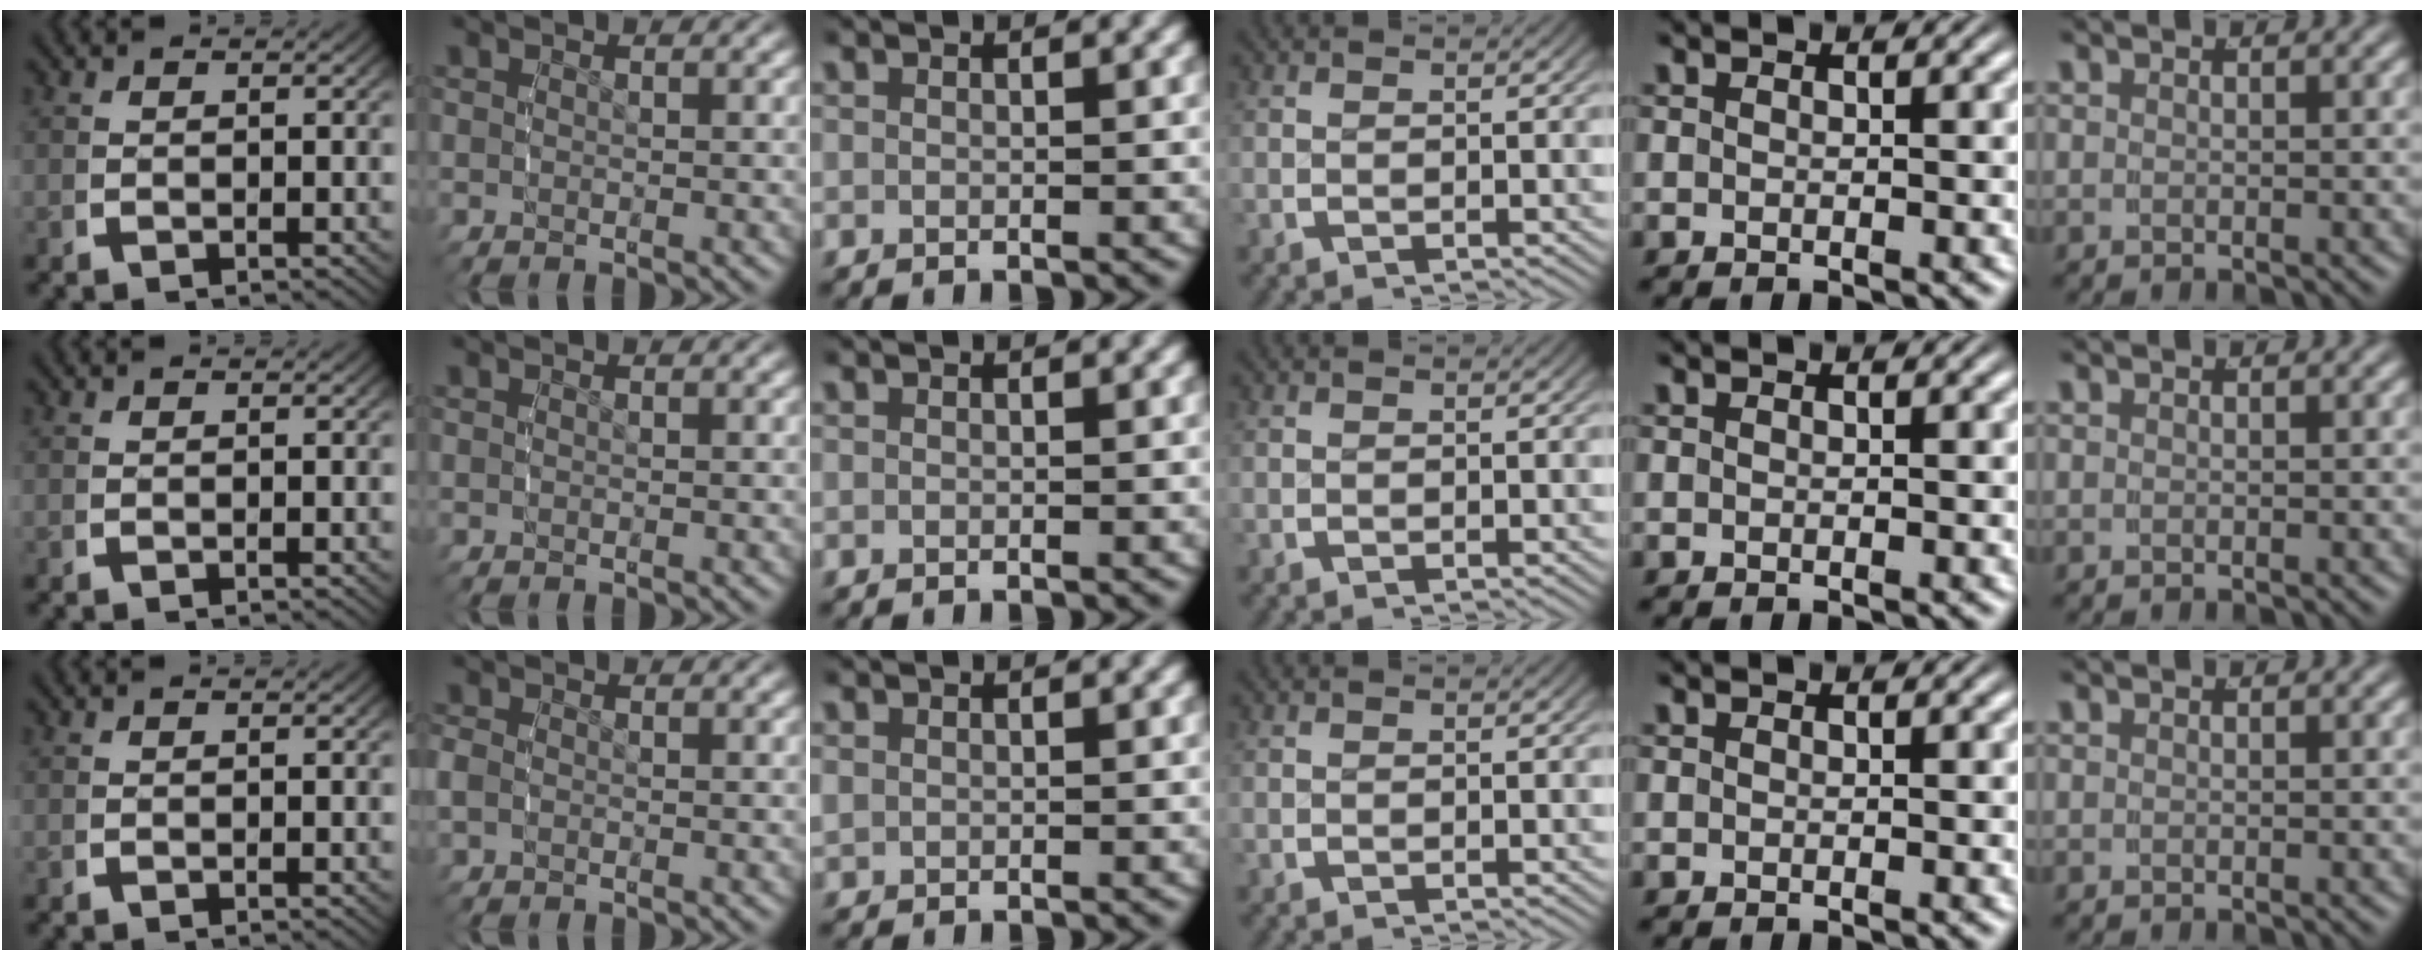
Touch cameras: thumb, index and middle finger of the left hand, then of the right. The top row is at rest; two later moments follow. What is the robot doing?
{"motion": "grasp_and_lifting", "object": "bottle cap"}